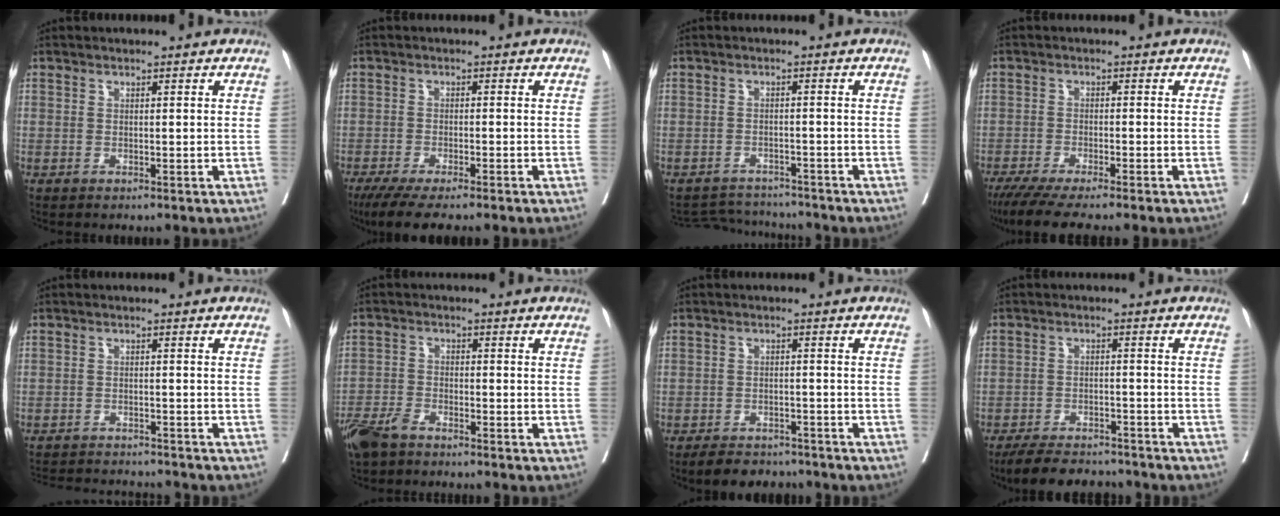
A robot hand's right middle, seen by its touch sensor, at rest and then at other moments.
{"total": 8.1, "force": [-6.6, 0.7, 4.7], "torque": [-0.061, -0.016, -0.103]}
{"total": 5.3, "force": [-5.2, 0.6, -0.5], "torque": [0.006, 0.007, -0.082]}
{"total": 8.7, "force": [-7.2, 0.0, 4.9], "torque": [-0.063, -0.021, -0.116]}
{"total": 10.7, "force": [-10.3, 1.5, 2.7], "torque": [-0.046, 0.001, -0.141]}
{"total": 5.4, "force": [-4.5, 1.8, 2.6], "torque": [-0.052, -0.008, -0.086]}
{"total": 6.7, "force": [-5.9, 2.5, 1.9], "torque": [-0.022, -0.003, -0.085]}
{"total": 10.0, "force": [-9.0, 2.6, 3.3], "torque": [-0.049, -0.002, -0.134]}